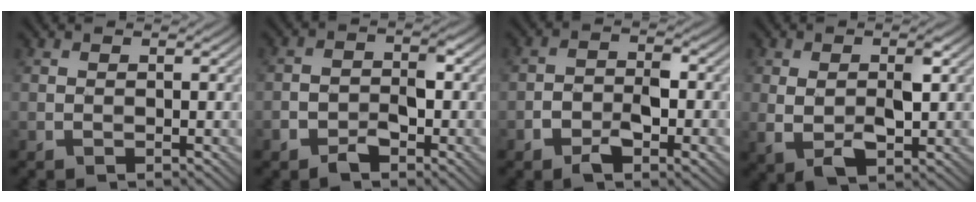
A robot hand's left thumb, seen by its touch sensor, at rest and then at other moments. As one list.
[{"total": 4.9, "force": [-2.3, 2.8, 3.3], "torque": [-0.044, 0.001, -0.043]}, {"total": 5.9, "force": [-2.7, 3.1, 4.2], "torque": [-0.063, 0.003, -0.050]}, {"total": 5.0, "force": [0.2, 2.6, 4.3], "torque": [-0.090, -0.010, 0.010]}]